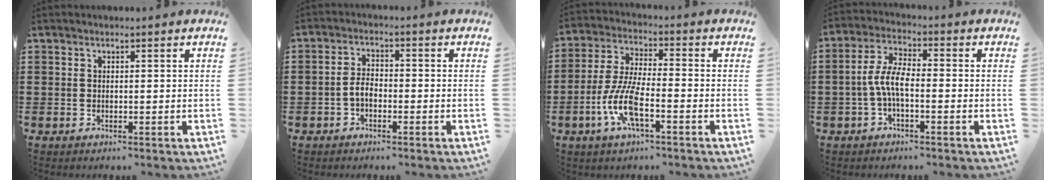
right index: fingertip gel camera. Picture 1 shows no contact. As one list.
[{"total": 3.2, "force": [-1.2, 1.7, 2.4], "torque": [-0.060, -0.002, -0.028]}, {"total": 8.8, "force": [-3.6, 2.6, 7.6], "torque": [-0.178, -0.011, -0.073]}, {"total": 5.8, "force": [-1.4, 2.0, 5.2], "torque": [-0.127, -0.006, -0.035]}]